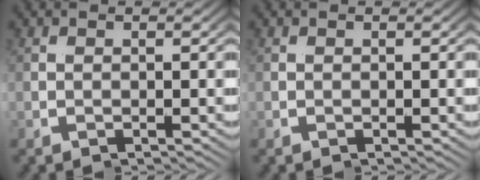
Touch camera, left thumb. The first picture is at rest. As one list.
[{"total": 0.0}]